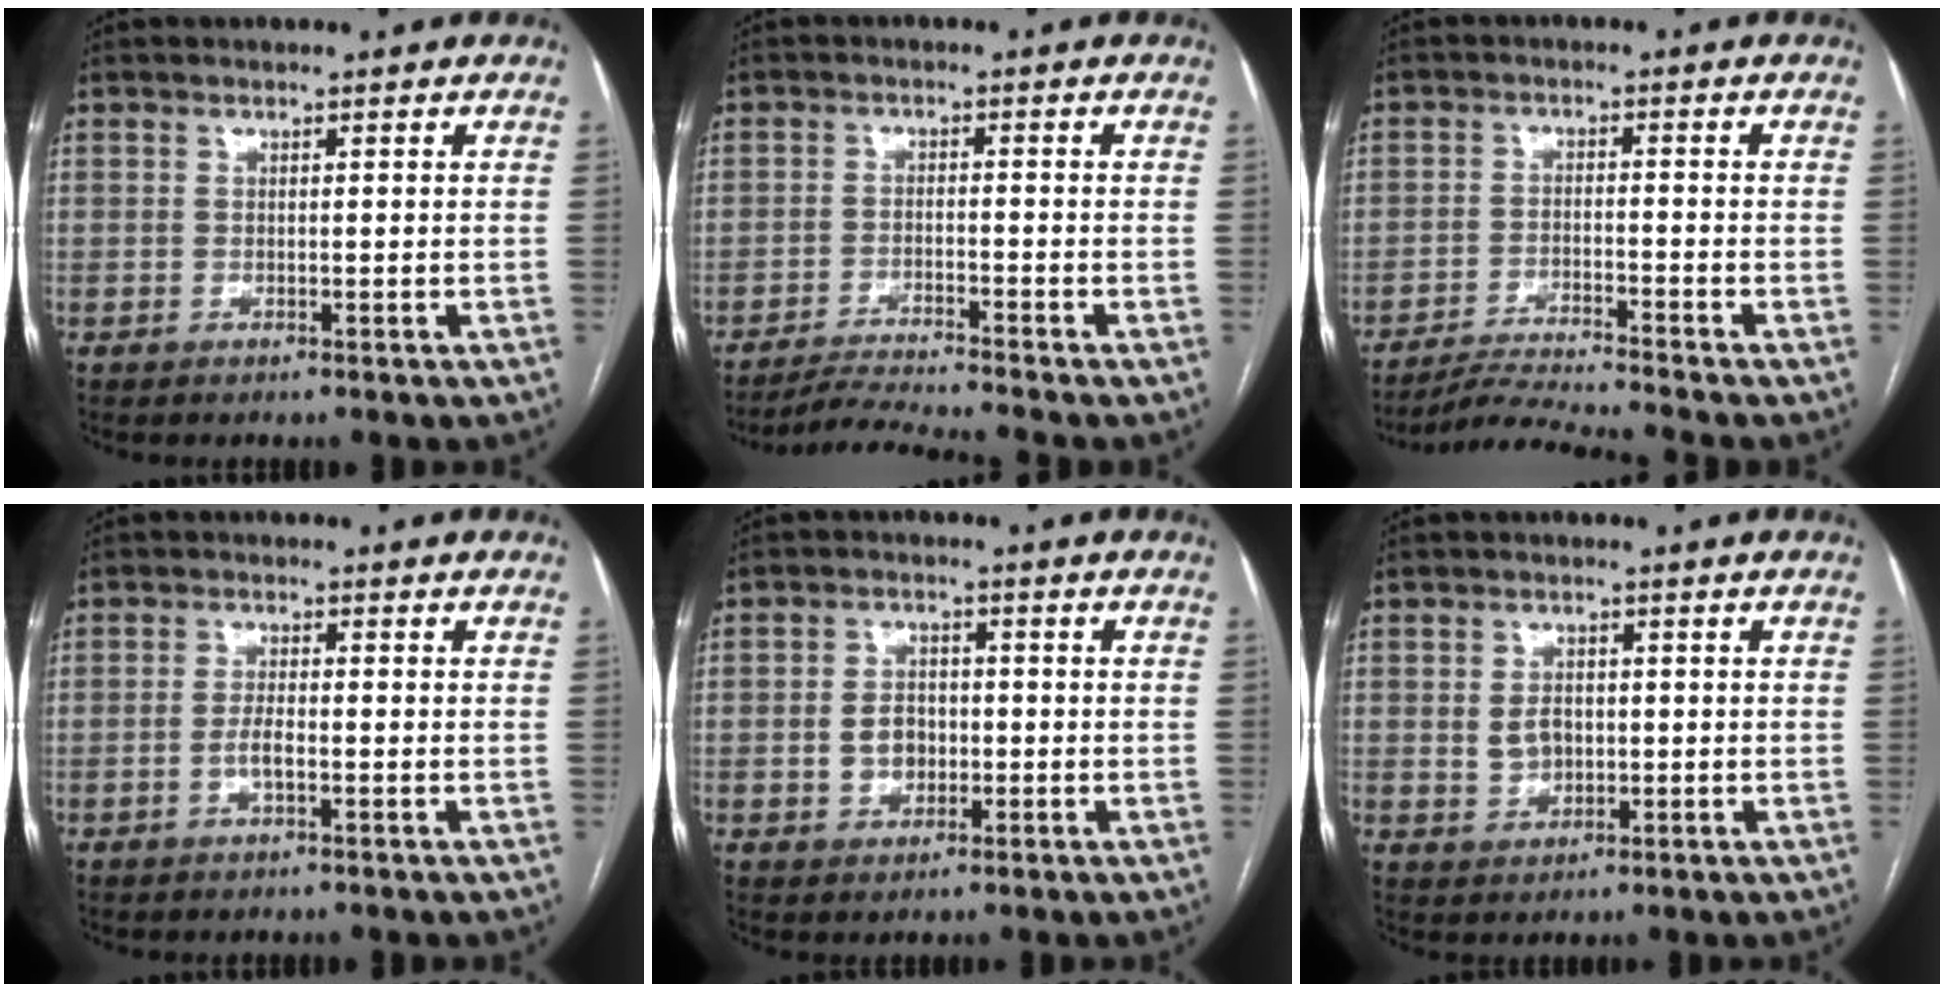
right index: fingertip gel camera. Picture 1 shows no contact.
{"total": 6.1, "force": [-5.6, -2.1, 1.3], "torque": [-0.020, -0.018, -0.102]}
{"total": 7.5, "force": [-6.9, -2.3, 1.8], "torque": [-0.021, -0.019, -0.125]}
{"total": 2.5, "force": [-0.8, 0.6, 2.3], "torque": [-0.048, 0.002, -0.017]}
{"total": 4.3, "force": [-0.8, 3.3, 2.7], "torque": [-0.050, 0.008, -0.010]}
{"total": 3.7, "force": [0.0, 2.9, 2.4], "torque": [-0.042, 0.005, 0.007]}